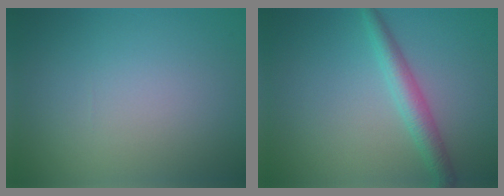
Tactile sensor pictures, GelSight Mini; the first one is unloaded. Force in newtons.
{"total": 2.8, "press": 2.8, "slide": 0.1}